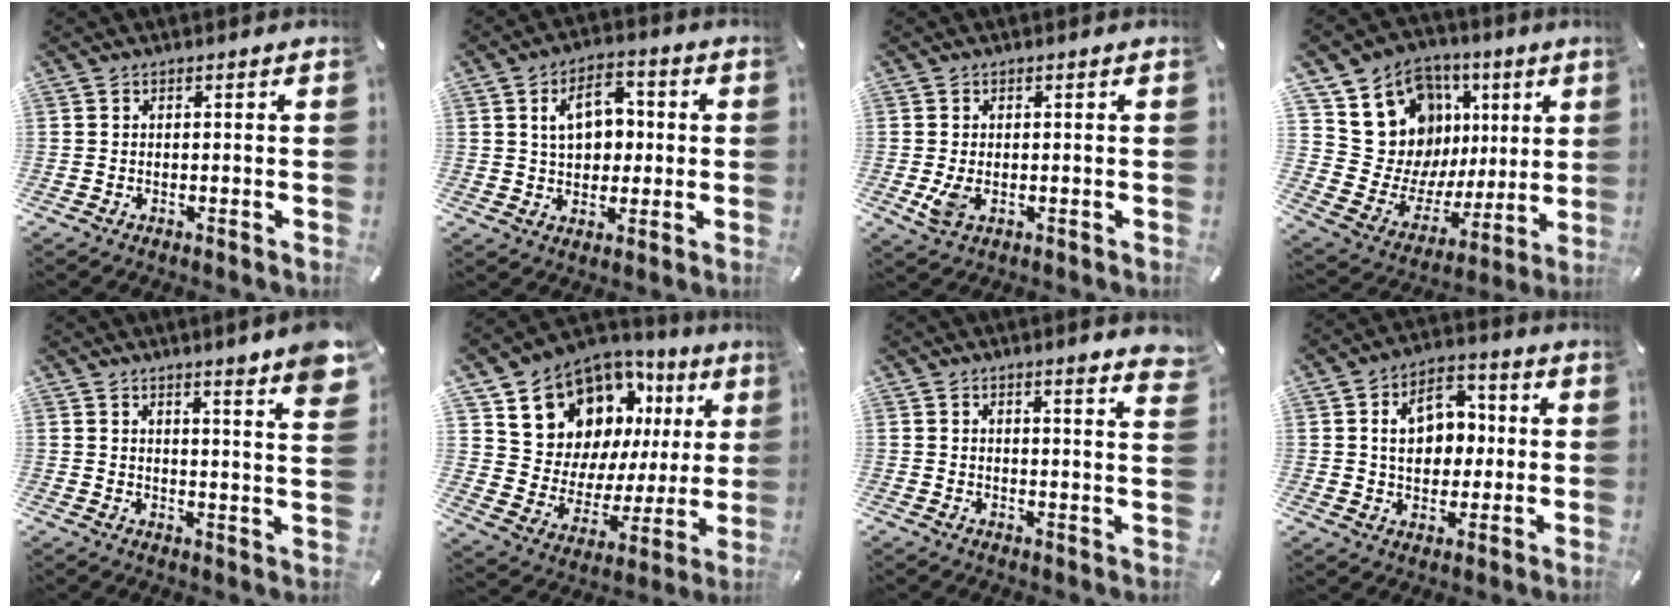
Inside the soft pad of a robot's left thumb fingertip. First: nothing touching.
{"total": 9.8, "force": [1.7, 7.0, 6.6], "torque": [-0.097, 0.007, 0.027]}
{"total": 3.6, "force": [-0.6, 2.0, 3.0], "torque": [-0.062, -0.006, -0.014]}
{"total": 13.8, "force": [6.3, 11.8, 3.2], "torque": [-0.057, -0.060, 0.134]}
{"total": 6.4, "force": [5.0, 0.0, 4.0], "torque": [-0.058, -0.043, 0.081]}
{"total": 14.0, "force": [9.7, 9.6, 3.3], "torque": [-0.067, -0.090, 0.184]}
{"total": 3.7, "force": [3.0, 0.1, 2.2], "torque": [-0.033, -0.024, 0.050]}
{"total": 11.4, "force": [1.5, 8.8, 7.0], "torque": [-0.098, 0.010, 0.027]}